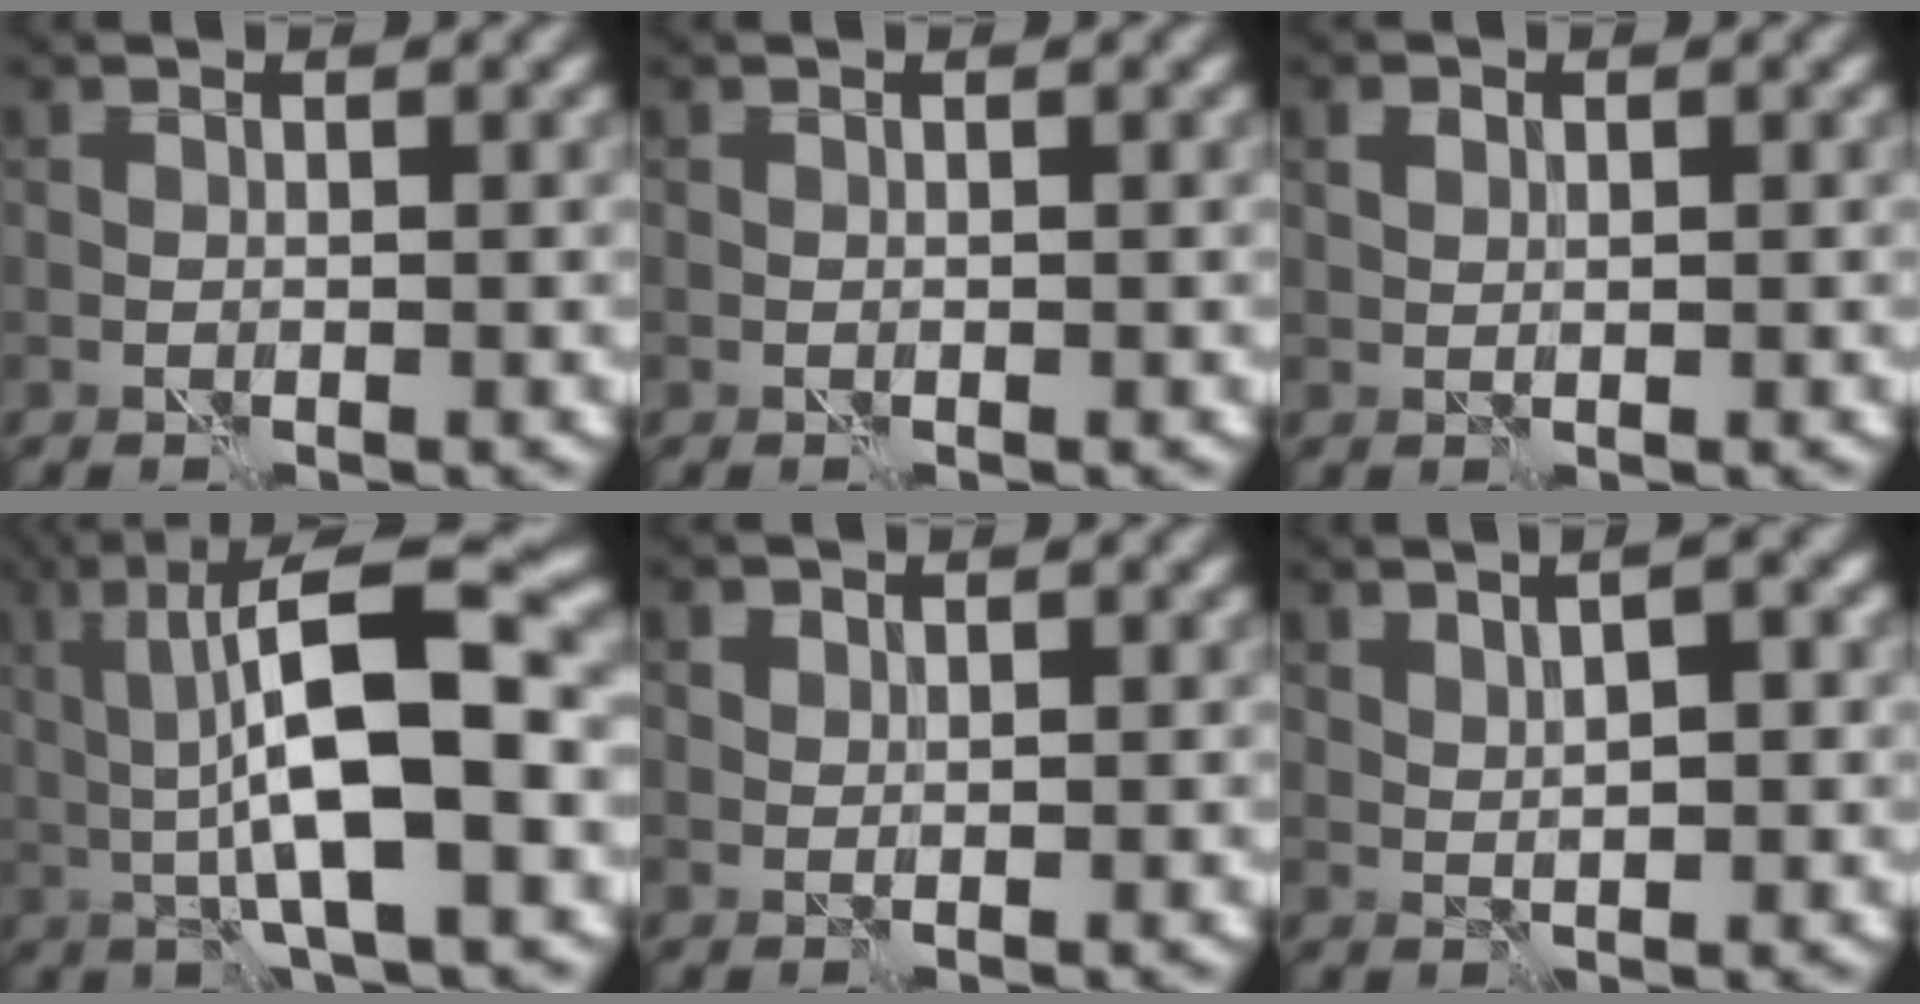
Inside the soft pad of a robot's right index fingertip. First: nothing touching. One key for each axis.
{"total": 0.0}
{"total": 1.0, "fx": 0.5, "fy": 0.7, "fz": 0.5, "tx": -0.009, "ty": 0.005, "tz": 0.008}
{"total": 10.9, "fx": 0.5, "fy": 3.2, "fz": 10.5, "tx": -0.179, "ty": 0.010, "tz": 0.004}
{"total": 0.8, "fx": 0.6, "fy": 0.5, "fz": 0.1, "tx": -0.002, "ty": 0.002, "tz": 0.009}
{"total": 4.3, "fx": 1.6, "fy": 1.8, "fz": 3.5, "tx": -0.049, "ty": 0.023, "tz": 0.012}